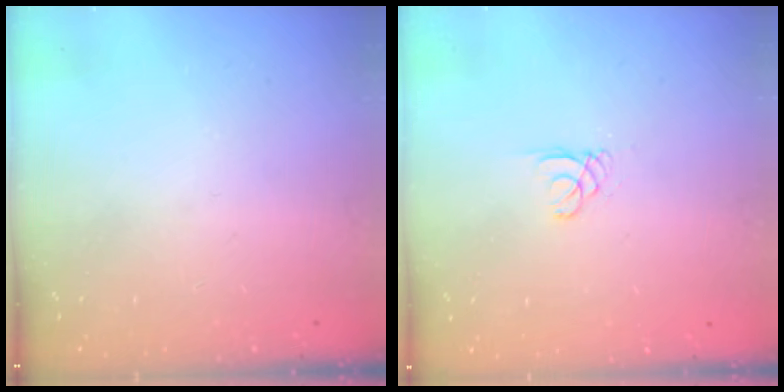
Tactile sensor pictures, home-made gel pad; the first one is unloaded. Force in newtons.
{"total": 0.6, "press": 0.6, "slide": 0.1}